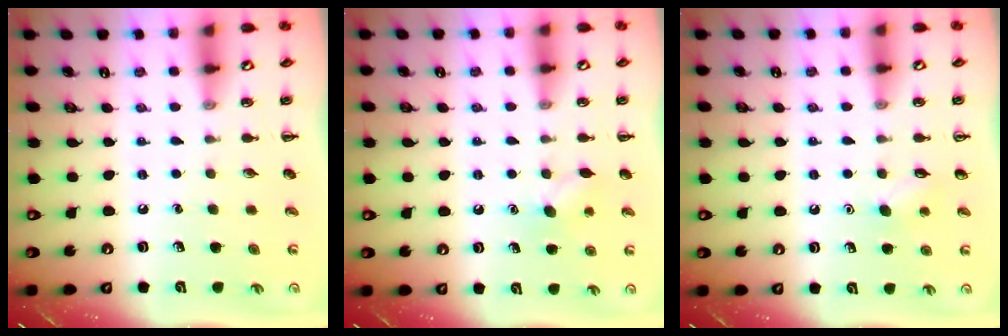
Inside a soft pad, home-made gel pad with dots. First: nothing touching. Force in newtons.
{"total": 5.7, "press": 5.6, "slide": 1.2}
{"total": 6.7, "press": 6.5, "slide": 1.6}